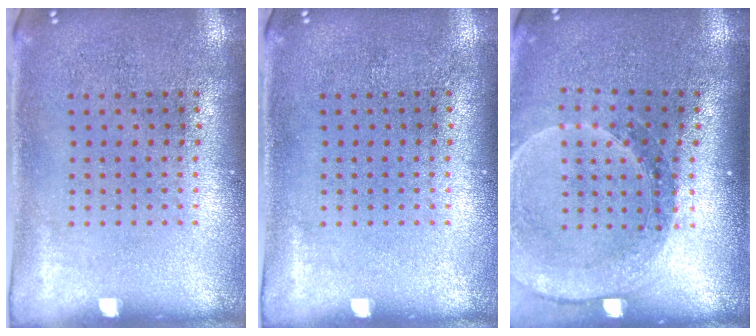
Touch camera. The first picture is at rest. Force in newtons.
{"total": 0.0}
{"total": 1.6, "press": 1.6, "slide": 0.2}